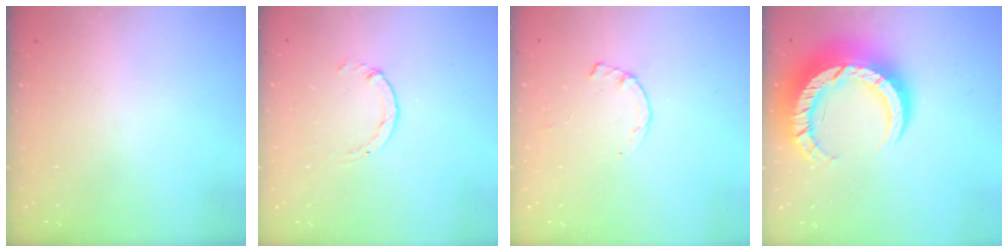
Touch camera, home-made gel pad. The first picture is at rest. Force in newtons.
{"total": 1.1, "press": 1.1, "slide": 0.2}
{"total": 1.2, "press": 1.2, "slide": 0.3}
{"total": 17.5, "press": 17.4, "slide": 1.5}